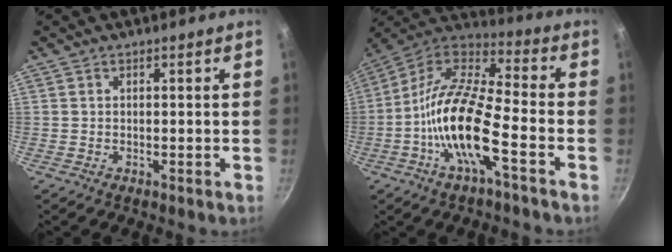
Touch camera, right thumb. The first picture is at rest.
{"total": 17.4, "force": [-5.7, 5.4, 15.5], "torque": [-0.292, 0.049, -0.130]}